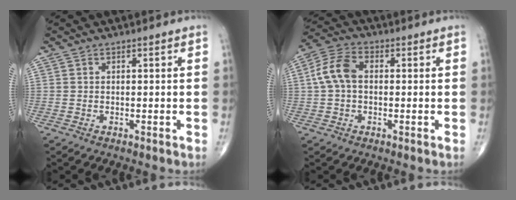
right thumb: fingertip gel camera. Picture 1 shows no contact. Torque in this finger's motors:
{"motor_torque": [0.02, 0.04, -0.02, -0.12, 0.07]}